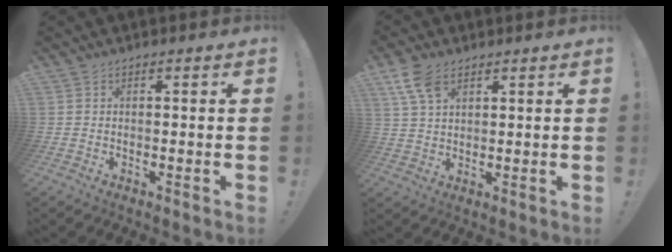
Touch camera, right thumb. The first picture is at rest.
{"total": 8.0, "force": [4.3, 4.4, 5.1], "torque": [-0.091, -0.009, 0.085]}